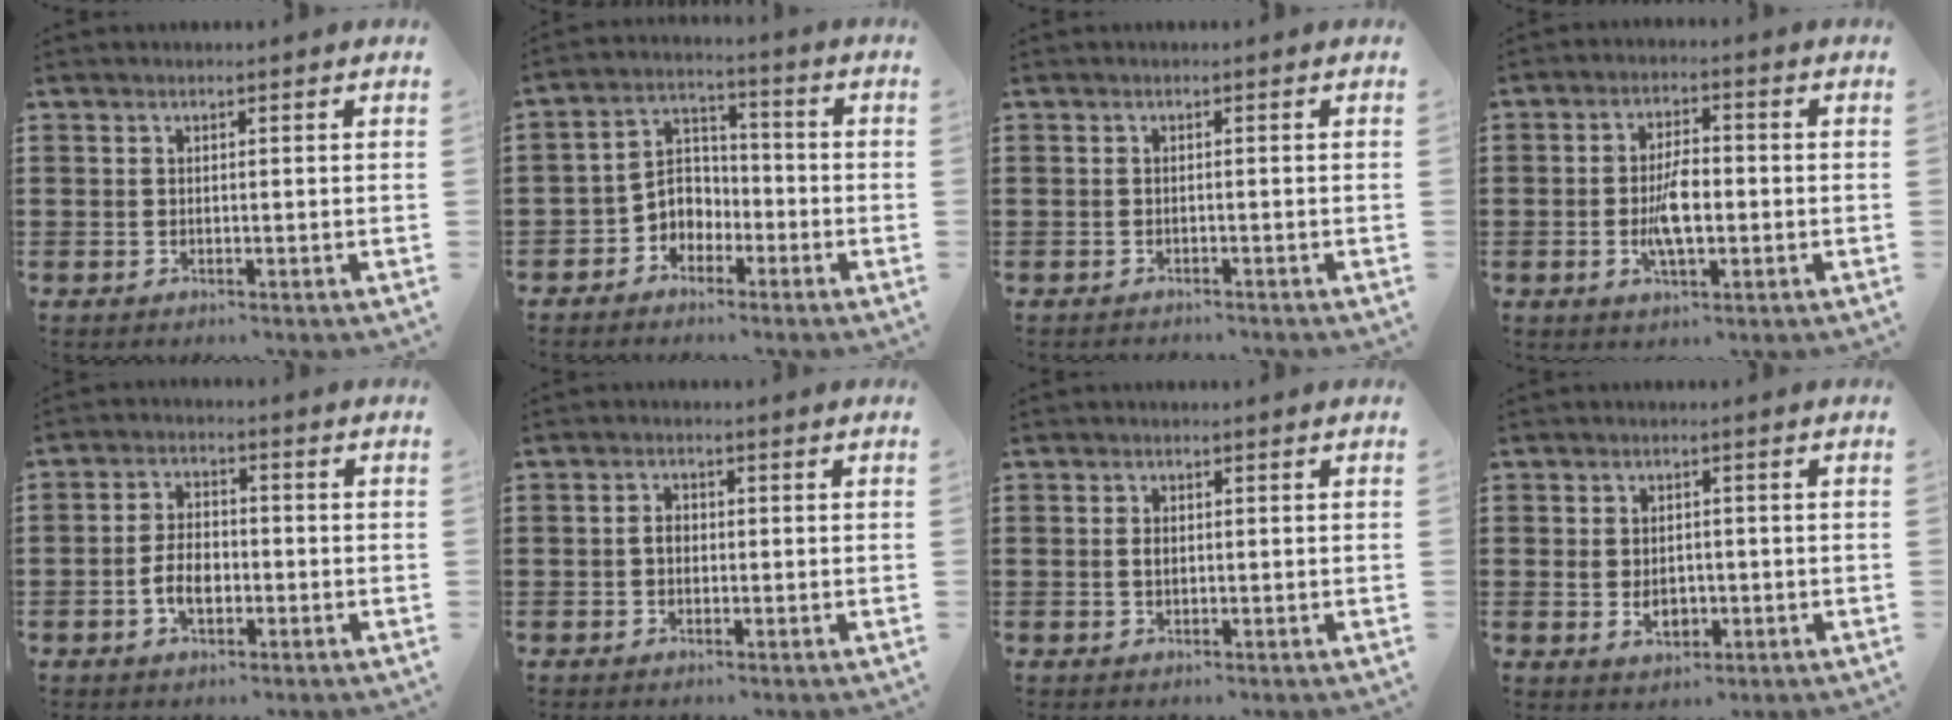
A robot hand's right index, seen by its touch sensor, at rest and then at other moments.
{"total": 4.3, "force": [-2.5, 3.4, 0.9], "torque": [-0.032, 0.003, -0.054]}
{"total": 0.6, "force": [-0.6, 0.0, 0.0], "torque": [0.000, 0.000, -0.013]}
{"total": 6.2, "force": [-1.1, 2.5, 5.6], "torque": [-0.117, 0.001, -0.025]}
{"total": 4.8, "force": [-1.5, 2.6, 3.8], "torque": [-0.091, -0.004, -0.031]}
{"total": 1.9, "force": [-0.2, 1.3, 1.4], "torque": [-0.027, 0.006, -0.004]}
{"total": 1.3, "force": [0.1, 0.7, 1.0], "torque": [-0.022, 0.005, 0.000]}
{"total": 3.4, "force": [-0.4, 2.2, 2.5], "torque": [-0.044, 0.000, -0.009]}